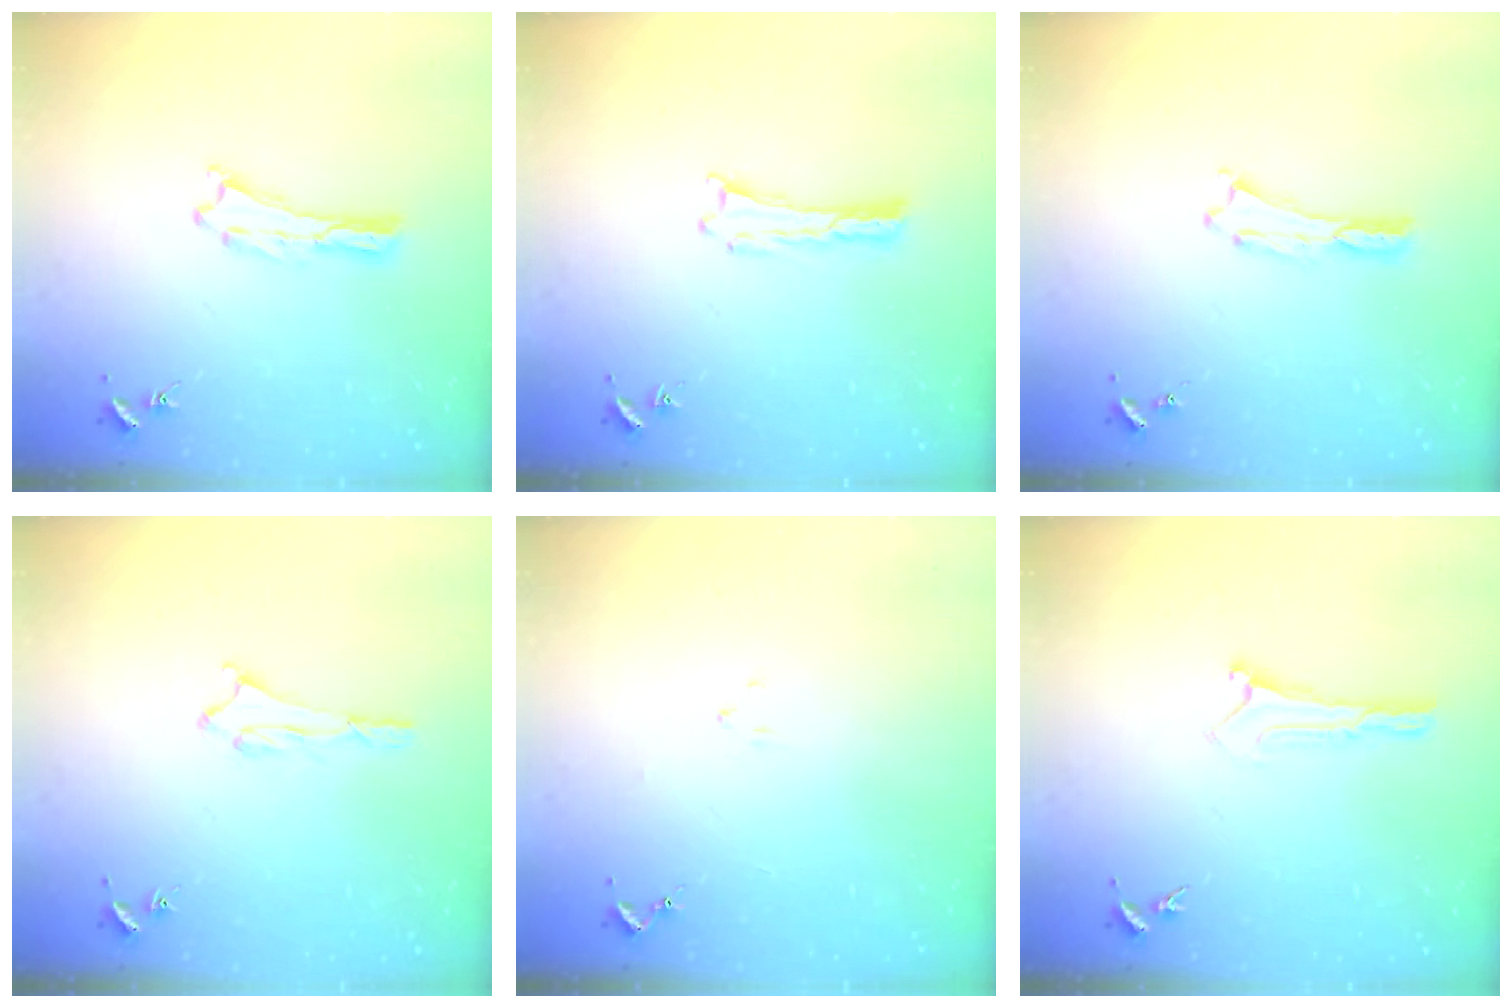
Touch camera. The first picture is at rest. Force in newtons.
{"total": 0.0}
{"total": 0.0}
{"total": 1.6, "press": 1.6, "slide": 0.2}
{"total": 0.8, "press": 0.8, "slide": 0.2}
{"total": 0.0}